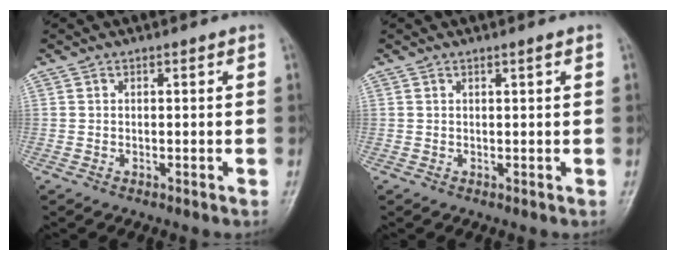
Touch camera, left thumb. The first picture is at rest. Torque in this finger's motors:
{"motor_torque": [-0.10, -0.10, -0.06, -0.06, -0.06]}